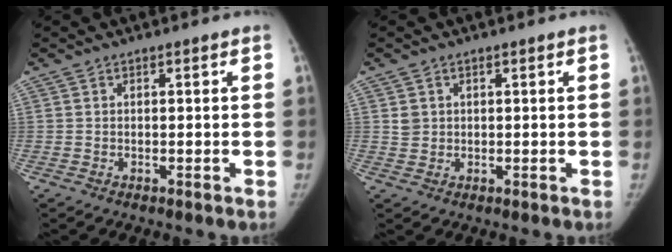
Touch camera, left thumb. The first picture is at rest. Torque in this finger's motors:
{"motor_torque": [0.43, 0.33, 0.46, -0.58, 0.04]}